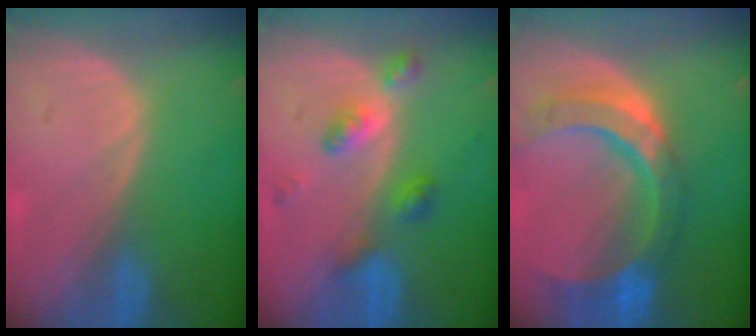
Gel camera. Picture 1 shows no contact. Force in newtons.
{"total": 5.2, "press": 5.2, "slide": 0.1}
{"total": 11.3, "press": 9.5, "slide": 6.1}